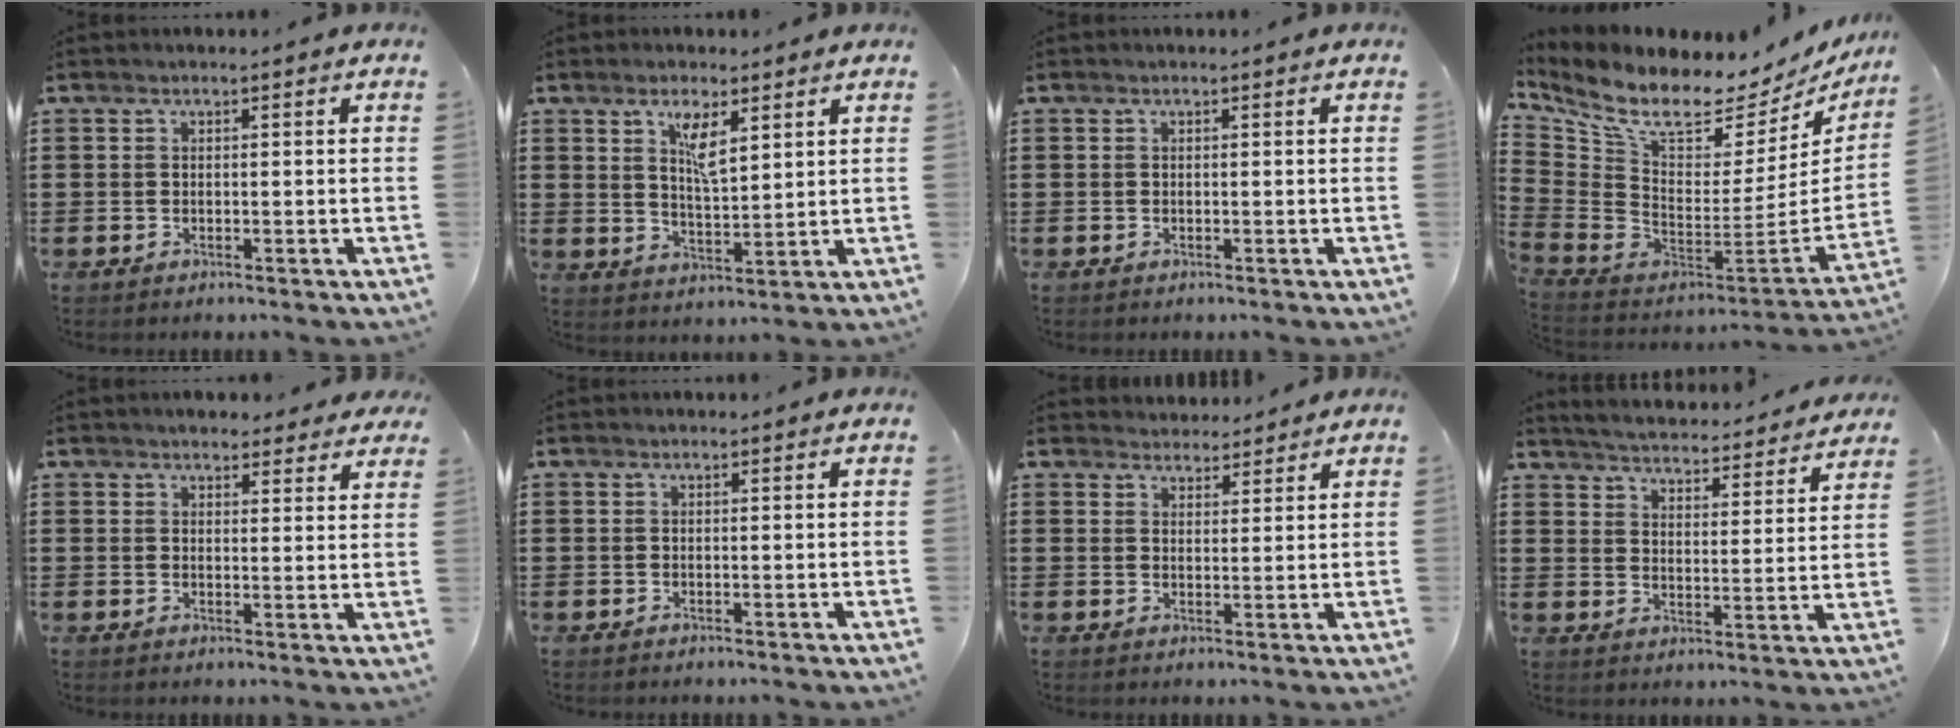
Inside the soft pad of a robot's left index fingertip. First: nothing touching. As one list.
[{"total": 5.1, "force": [2.9, 1.6, 3.9], "torque": [-0.077, 0.002, 0.048]}, {"total": 0.0}, {"total": 8.5, "force": [6.7, 2.2, 4.7], "torque": [-0.122, -0.072, 0.111]}, {"total": 3.3, "force": [3.1, 0.8, 0.7], "torque": [-0.014, -0.007, 0.056]}, {"total": 0.0}, {"total": 2.8, "force": [2.6, 0.9, -0.3], "torque": [-0.004, -0.001, 0.050]}, {"total": 4.1, "force": [4.0, -0.7, 0.1], "torque": [-0.026, -0.039, 0.063]}]